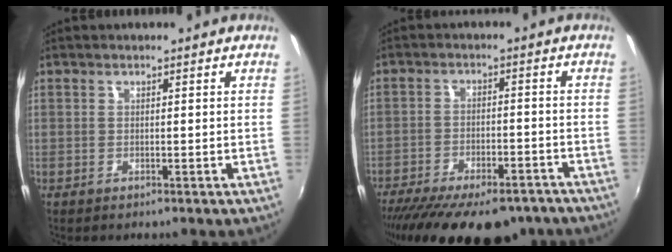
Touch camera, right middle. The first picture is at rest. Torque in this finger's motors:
{"motor_torque": [1.11, -1.03, 0.45, 0.21]}